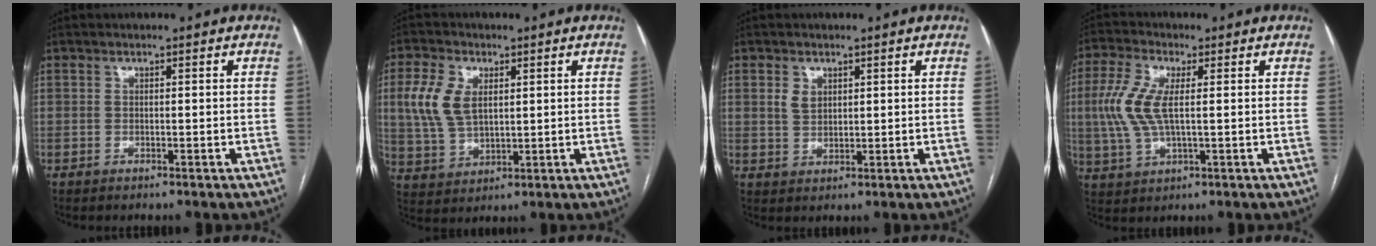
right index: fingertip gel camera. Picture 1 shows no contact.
{"total": 8.3, "force": [2.2, 4.9, 6.3], "torque": [-0.154, 0.012, 0.049]}
{"total": 2.7, "force": [1.2, 1.9, 1.5], "torque": [-0.031, 0.002, 0.029]}
{"total": 8.1, "force": [0.9, 2.9, 7.6], "torque": [-0.191, 0.004, 0.019]}